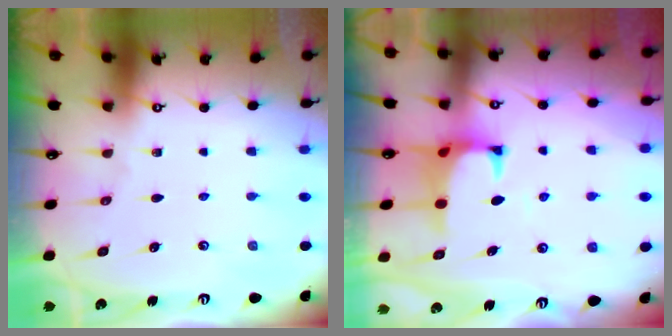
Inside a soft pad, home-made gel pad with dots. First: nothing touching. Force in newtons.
{"total": 1.0, "press": 0.5, "slide": 0.9}